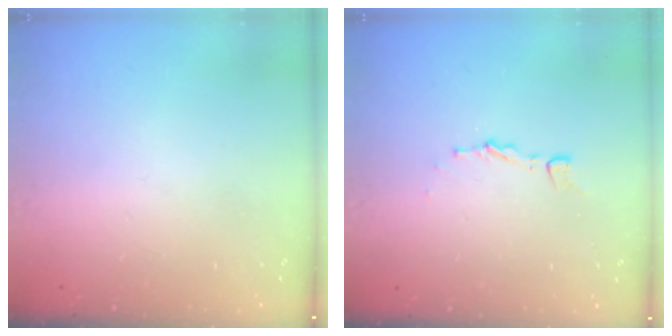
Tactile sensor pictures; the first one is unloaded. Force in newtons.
{"total": 2.6, "press": 2.6, "slide": 0.2}